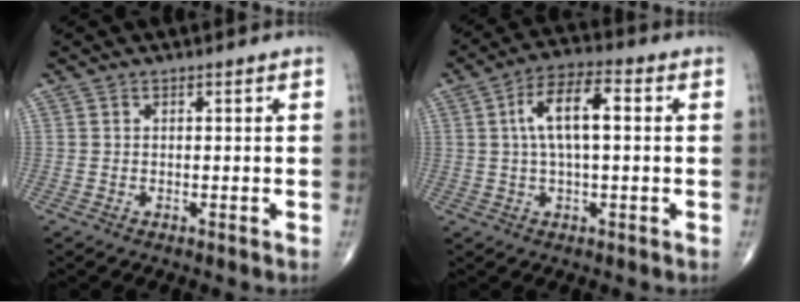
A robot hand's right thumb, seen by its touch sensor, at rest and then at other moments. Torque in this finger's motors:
{"motor_torque": [0.45, 2.28, 0.71, -0.14, 0.26]}